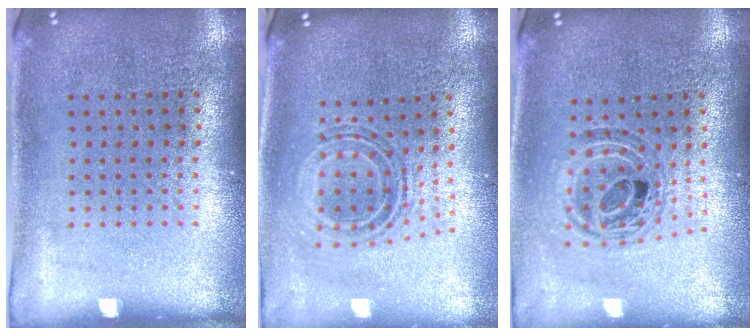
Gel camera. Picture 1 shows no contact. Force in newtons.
{"total": 0.8, "press": 0.8, "slide": 0.3}
{"total": 0.9, "press": 0.9, "slide": 0.2}